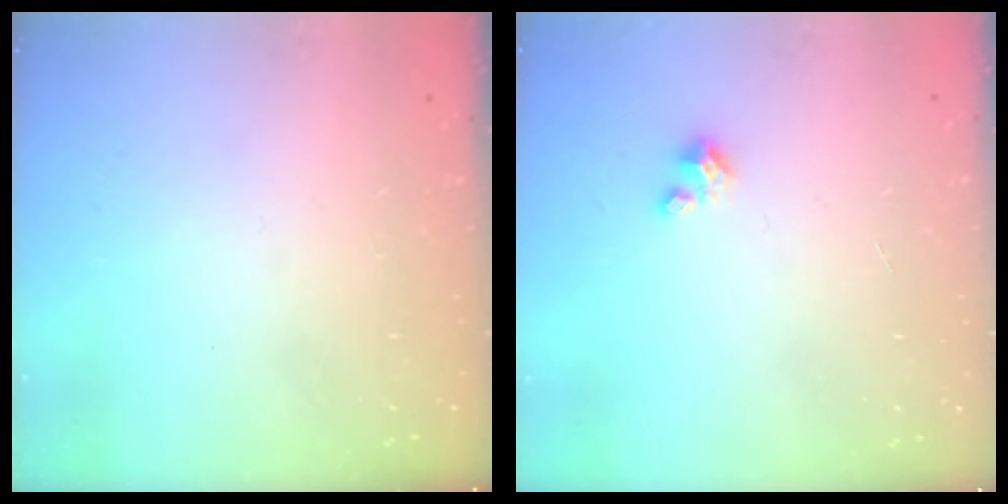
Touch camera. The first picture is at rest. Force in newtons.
{"total": 2.6, "press": 2.6, "slide": 0.2}